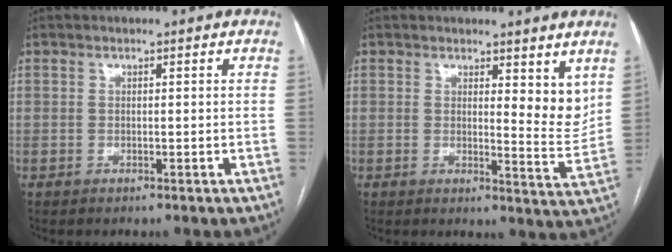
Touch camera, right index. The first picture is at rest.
{"total": 5.4, "force": [3.3, 1.6, 3.9], "torque": [-0.042, -0.024, 0.044]}